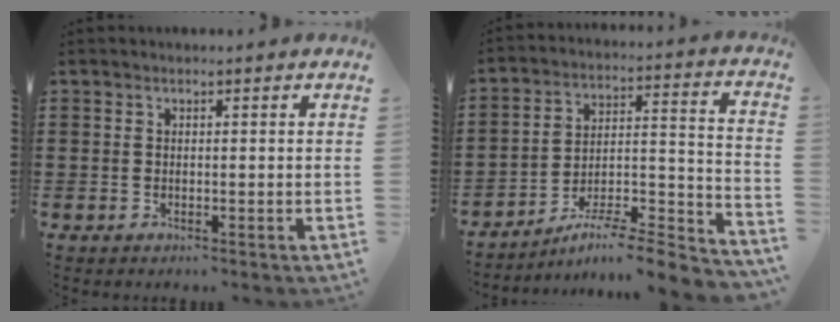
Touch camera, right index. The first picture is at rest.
{"total": 6.4, "force": [-5.4, 0.6, 3.4], "torque": [-0.053, -0.011, -0.108]}